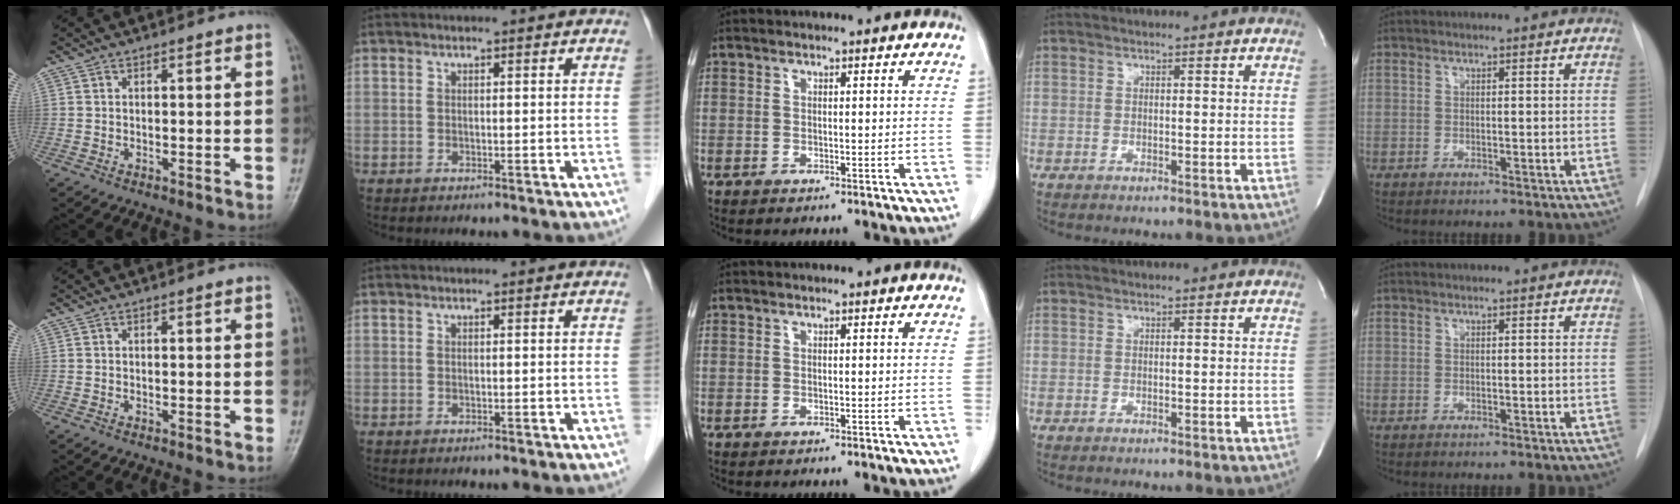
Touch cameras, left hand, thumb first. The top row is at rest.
{}